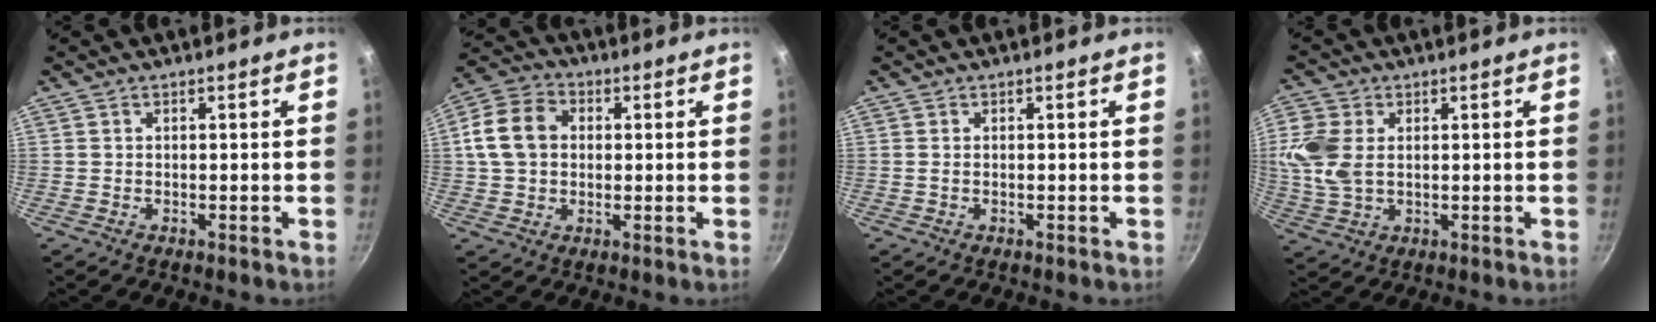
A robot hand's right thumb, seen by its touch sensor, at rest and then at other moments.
{"total": 10.8, "force": [1.4, 8.4, 6.7], "torque": [-0.104, 0.017, 0.011]}
{"total": 0.6, "force": [0.1, 0.3, 0.5], "torque": [-0.011, 0.000, 0.001]}
{"total": 8.8, "force": [1.3, 6.0, 6.4], "torque": [-0.137, -0.001, 0.028]}